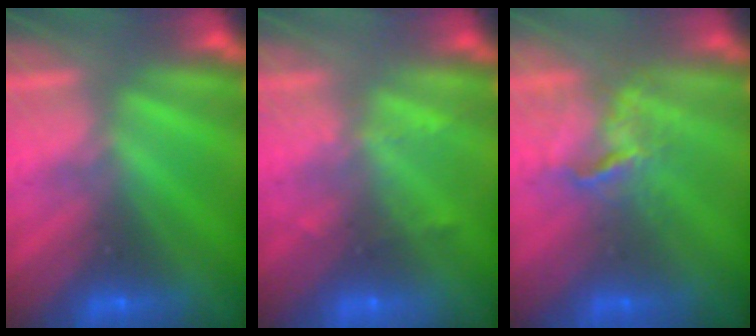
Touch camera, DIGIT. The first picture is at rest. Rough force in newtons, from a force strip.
{"total": 2.3}
{"total": 3.4}